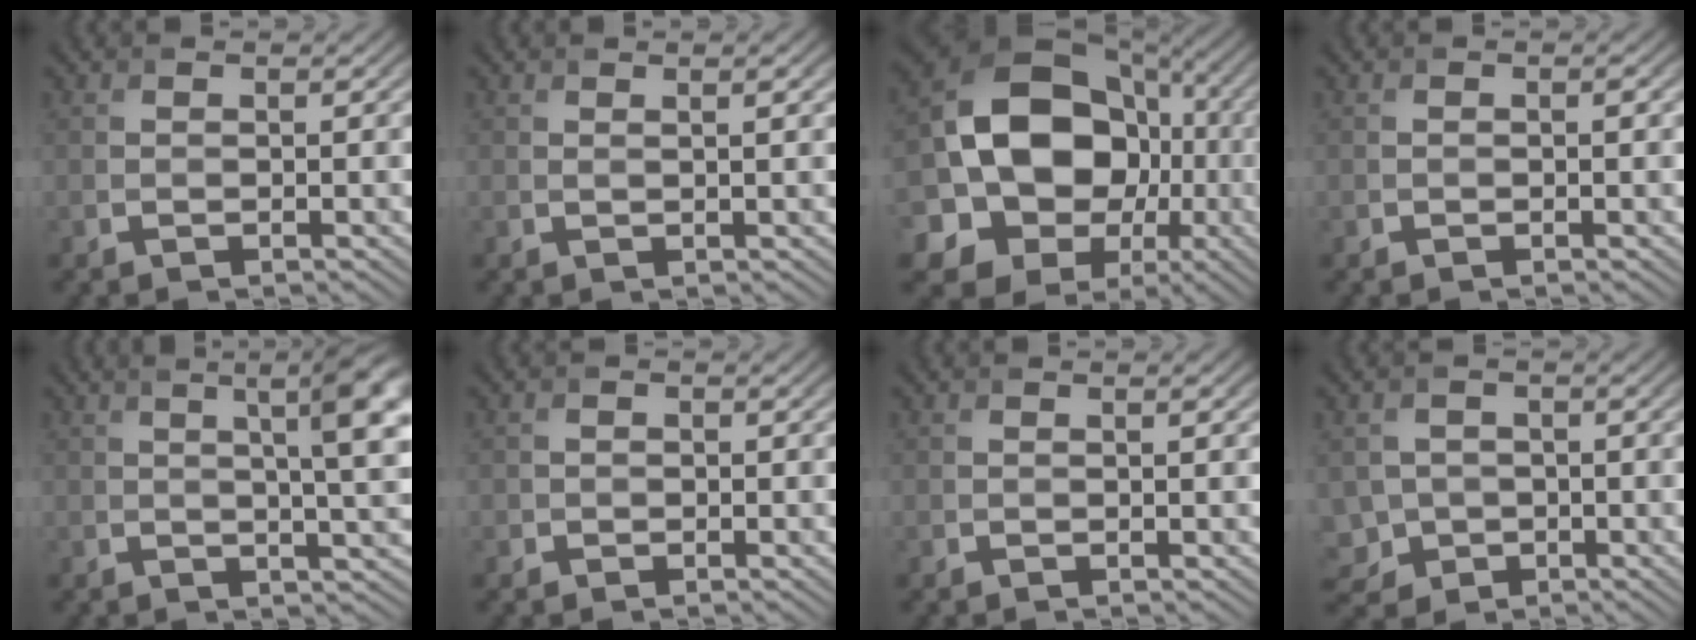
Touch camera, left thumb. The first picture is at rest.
{"total": 1.3, "force": [0.6, -0.1, 1.2], "torque": [-0.018, 0.002, 0.011]}
{"total": 19.5, "force": [-2.0, 16.2, 10.8], "torque": [-0.212, -0.027, -0.037]}
{"total": 0.6, "force": [-0.2, 0.3, 0.5], "torque": [-0.009, -0.001, -0.005]}
{"total": 8.8, "force": [2.5, 2.3, 8.1], "torque": [-0.096, 0.025, 0.028]}
{"total": 1.0, "force": [-0.6, 0.8, 0.1], "torque": [0.002, -0.002, -0.017]}
{"total": 0.8, "force": [0.3, 0.0, 0.7], "torque": [-0.010, 0.002, 0.006]}
{"total": 4.5, "force": [-1.4, 4.0, 1.6], "torque": [-0.044, -0.007, -0.039]}